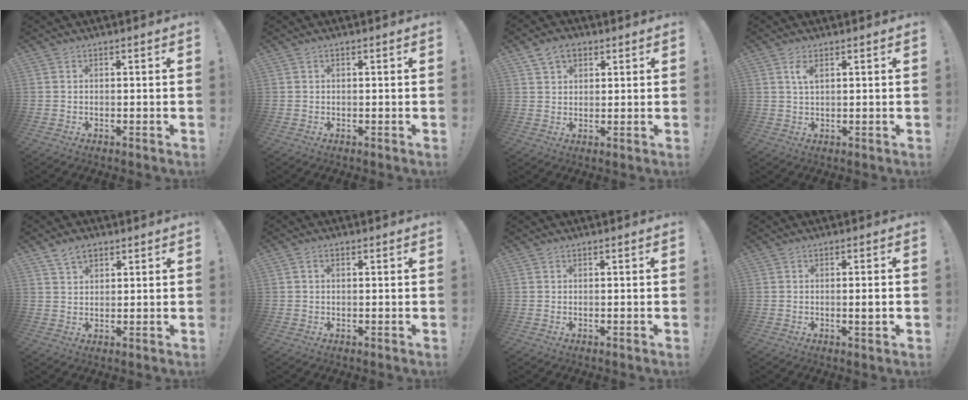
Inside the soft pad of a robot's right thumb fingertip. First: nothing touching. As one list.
[{"total": 0.0}, {"total": 6.3, "force": [3.6, 4.2, 2.9], "torque": [-0.046, -0.008, 0.068]}, {"total": 3.3, "force": [1.4, 1.4, 2.7], "torque": [-0.044, -0.004, 0.022]}, {"total": 5.0, "force": [3.3, 2.9, 2.3], "torque": [-0.040, -0.011, 0.062]}, {"total": 1.6, "force": [0.4, 1.0, 1.2], "torque": [-0.021, 0.003, 0.005]}, {"total": 0.0}, {"total": 2.8, "force": [-0.2, 0.1, 2.8], "torque": [-0.038, -0.005, -0.007]}]